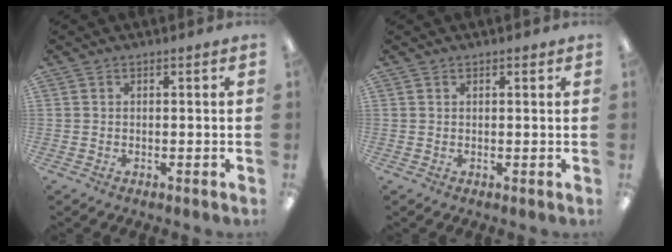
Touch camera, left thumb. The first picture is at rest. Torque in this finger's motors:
{"motor_torque": [-0.40, -0.30, -0.35, 0.17, 0.02]}